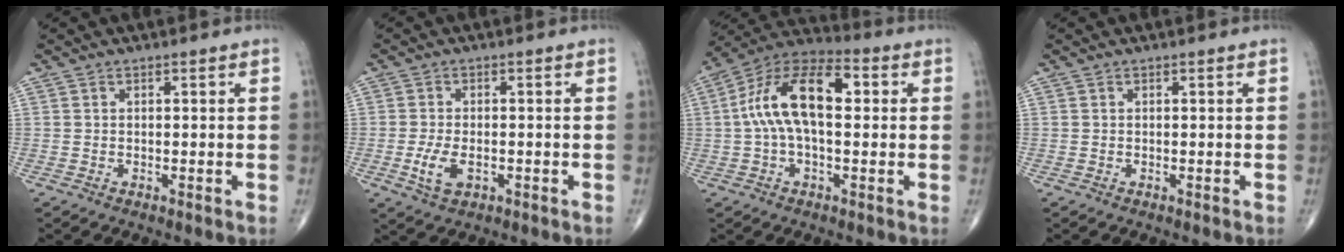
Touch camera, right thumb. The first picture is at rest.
{"total": 4.8, "force": [-1.4, 2.6, 3.8], "torque": [-0.080, -0.001, -0.021]}
{"total": 15.0, "force": [1.6, 7.4, 13.0], "torque": [-0.241, 0.043, 0.019]}
{"total": 0.0}